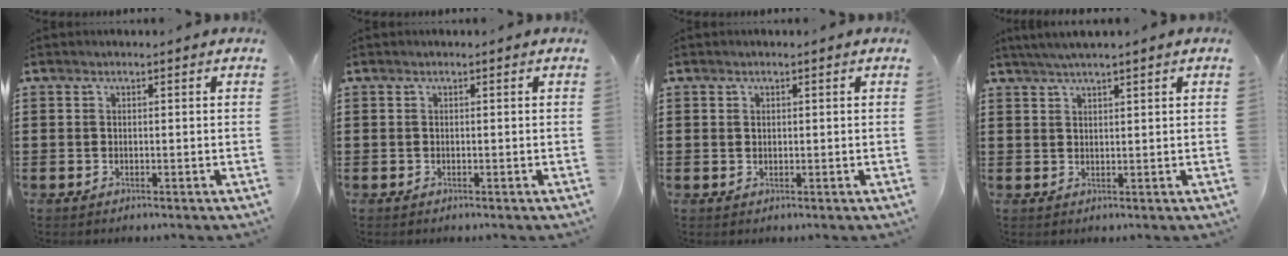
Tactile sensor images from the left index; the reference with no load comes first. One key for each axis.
{"total": 0.0}
{"total": 0.8, "fx": 0.3, "fy": 0.6, "fz": 0.4, "tx": -0.009, "ty": 0.005, "tz": 0.006}
{"total": 2.2, "fx": 1.8, "fy": -0.4, "fz": 1.2, "tx": -0.026, "ty": 0.001, "tz": 0.035}